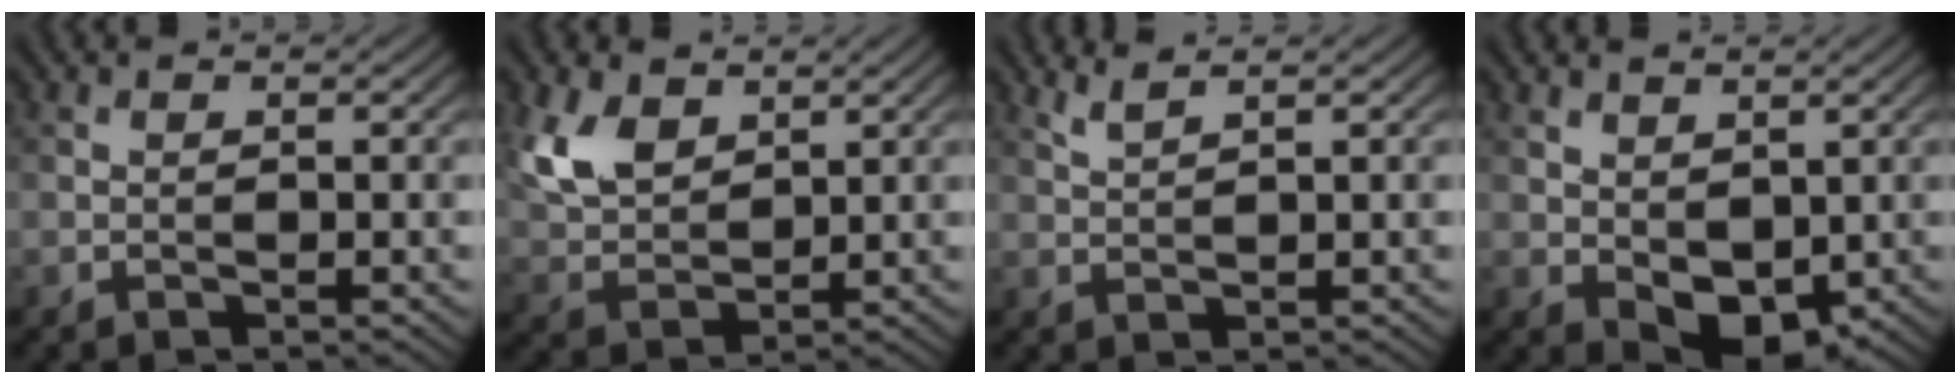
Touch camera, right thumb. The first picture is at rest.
{"total": 6.7, "force": [3.5, 3.9, 4.1], "torque": [-0.105, 0.000, 0.074]}
{"total": 2.0, "force": [1.6, 0.3, 1.3], "torque": [-0.028, 0.009, 0.035]}
{"total": 5.1, "force": [0.7, 3.2, 3.8], "torque": [-0.075, -0.008, 0.017]}